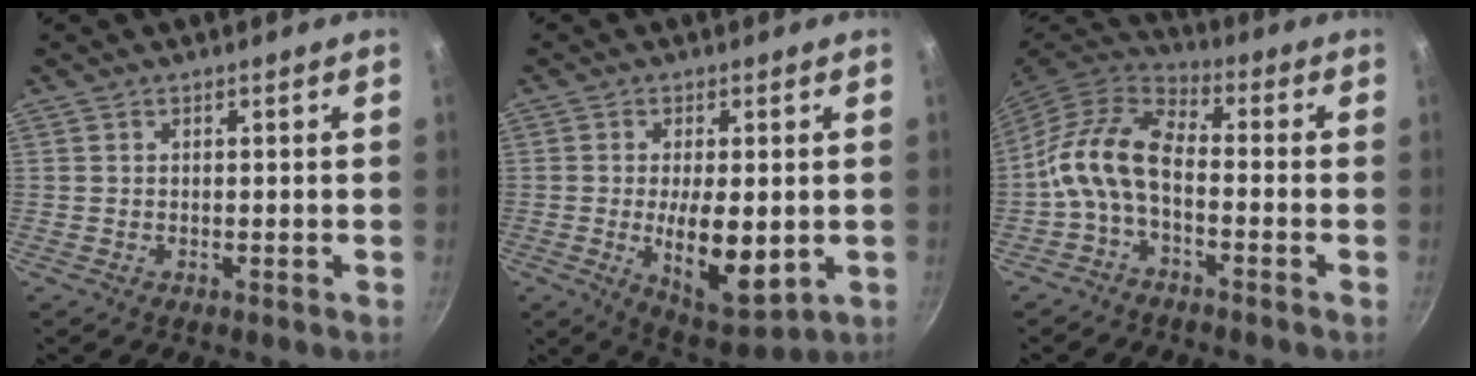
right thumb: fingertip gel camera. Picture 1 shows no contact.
{"total": 11.8, "force": [-1.7, 5.0, 10.5], "torque": [-0.155, -0.021, -0.013]}
{"total": 11.4, "force": [-2.5, 6.1, 9.3], "torque": [-0.180, 0.049, -0.064]}